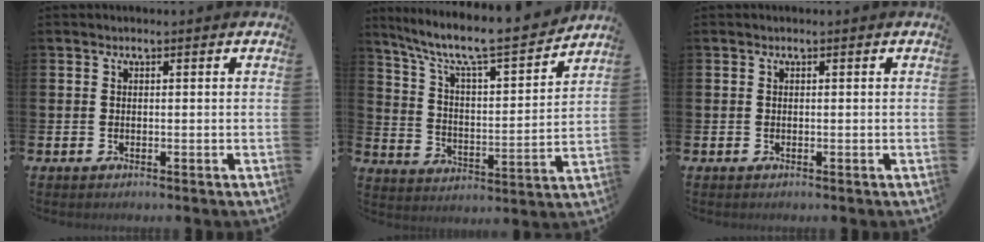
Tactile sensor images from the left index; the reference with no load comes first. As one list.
[{"total": 9.0, "force": [7.8, 1.4, 4.3], "torque": [-0.109, -0.059, 0.126]}, {"total": 0.0}]